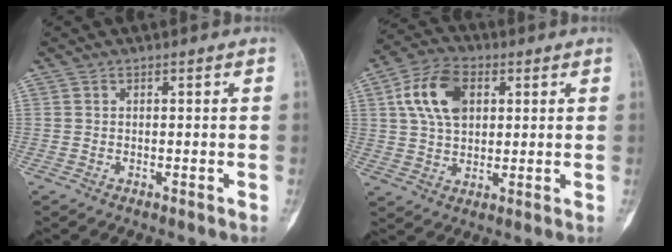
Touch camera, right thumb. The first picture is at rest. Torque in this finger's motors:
{"motor_torque": [0.59, 0.98, 1.15, 0.56, 0.10]}